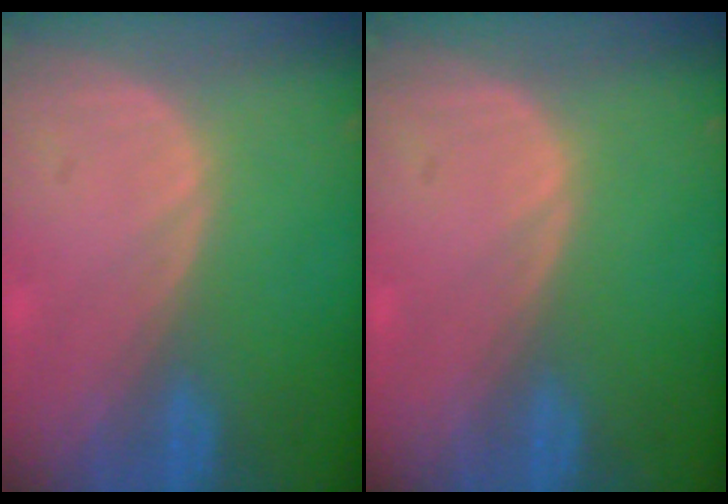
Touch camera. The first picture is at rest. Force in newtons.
{"total": 0.0}